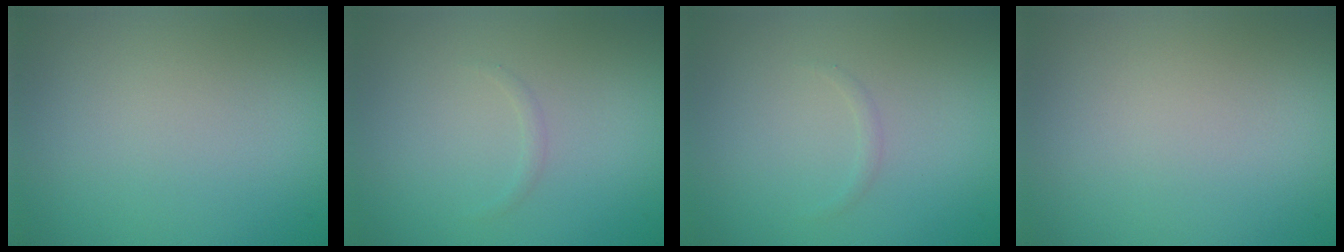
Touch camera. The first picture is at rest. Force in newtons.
{"total": 0.5, "press": 0.5, "slide": 0.0}
{"total": 0.5, "press": 0.5, "slide": 0.0}
{"total": 0.0}